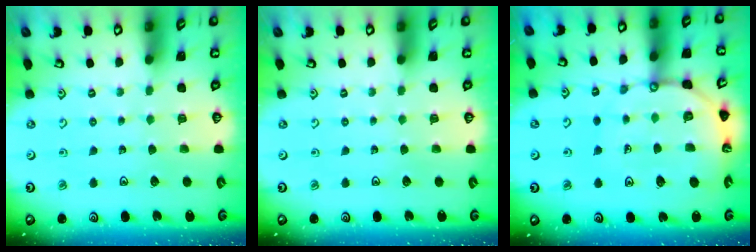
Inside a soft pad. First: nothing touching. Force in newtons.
{"total": 0.0}
{"total": 13.1, "press": 13.0, "slide": 1.5}